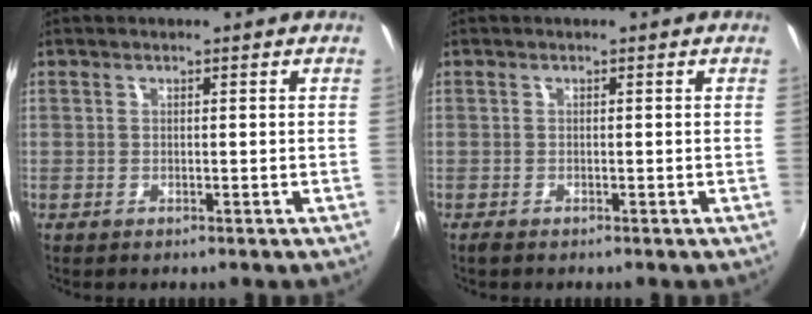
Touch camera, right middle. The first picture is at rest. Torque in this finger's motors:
{"motor_torque": [0.35, -0.34, 0.08, 0.04]}